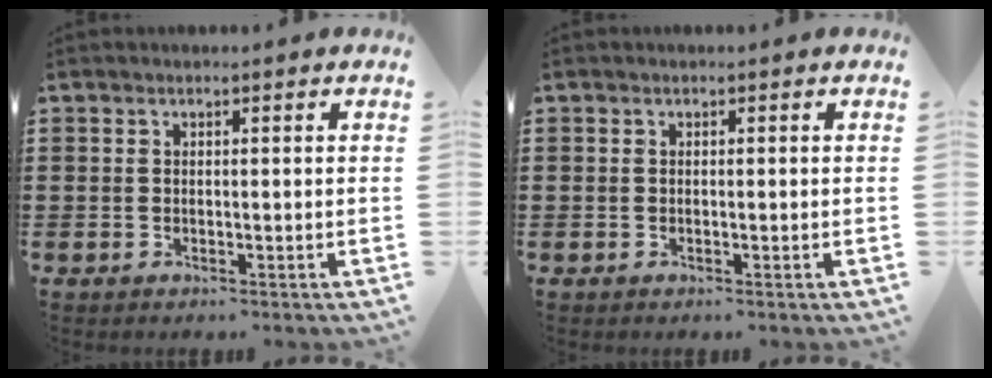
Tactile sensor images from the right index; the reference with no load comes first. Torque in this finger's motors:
{"motor_torque": [-0.64, 0.74, 0.02, -0.01]}